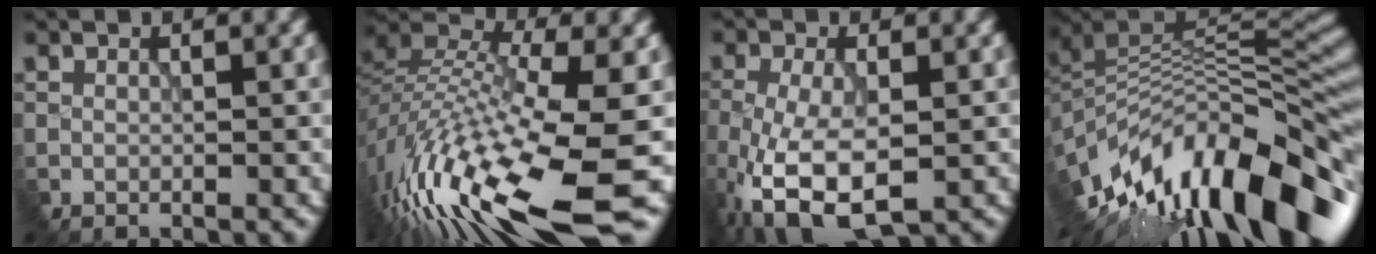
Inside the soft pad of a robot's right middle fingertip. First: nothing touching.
{"total": 15.0, "force": [-6.8, 4.2, 12.7], "torque": [-0.269, 0.014, -0.123]}
{"total": 7.9, "force": [-3.2, 3.5, 6.3], "torque": [-0.154, -0.013, -0.048]}
{"total": 14.3, "force": [-6.3, 5.9, 11.3], "torque": [-0.199, 0.018, -0.107]}